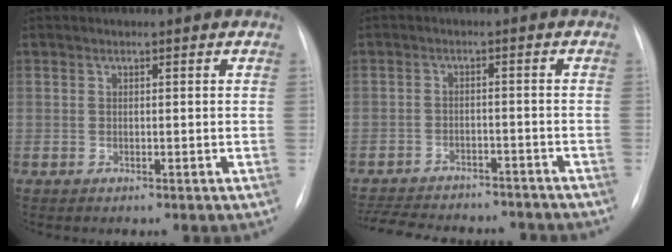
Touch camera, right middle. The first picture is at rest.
{"total": 16.2, "force": [-14.4, 5.2, 5.3], "torque": [-0.123, -0.001, -0.194]}